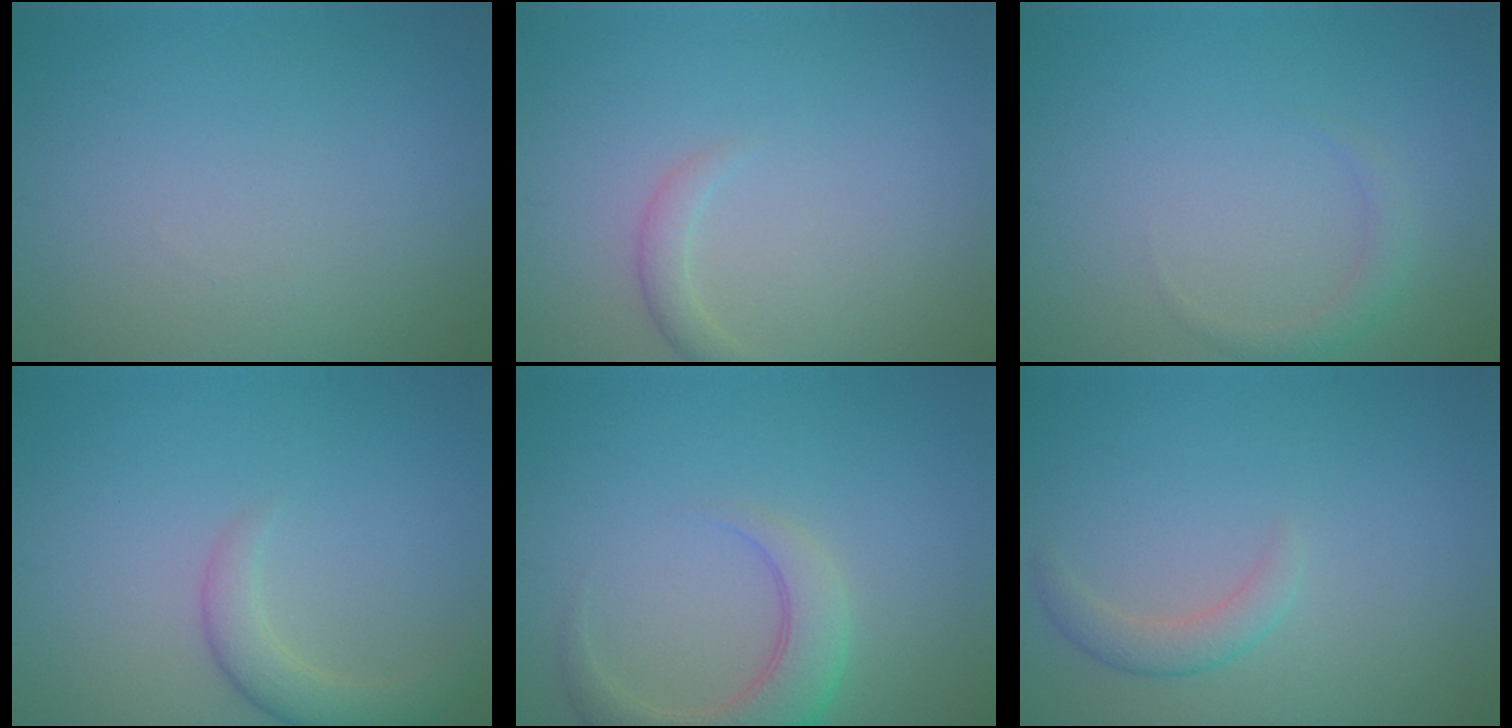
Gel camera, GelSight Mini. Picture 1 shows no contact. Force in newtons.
{"total": 1.2, "press": 1.2, "slide": 0.0}
{"total": 1.2, "press": 1.2, "slide": 0.0}
{"total": 2.7, "press": 2.7, "slide": 0.2}
{"total": 4.1, "press": 4.1, "slide": 0.5}
{"total": 1.8, "press": 1.8, "slide": 0.1}